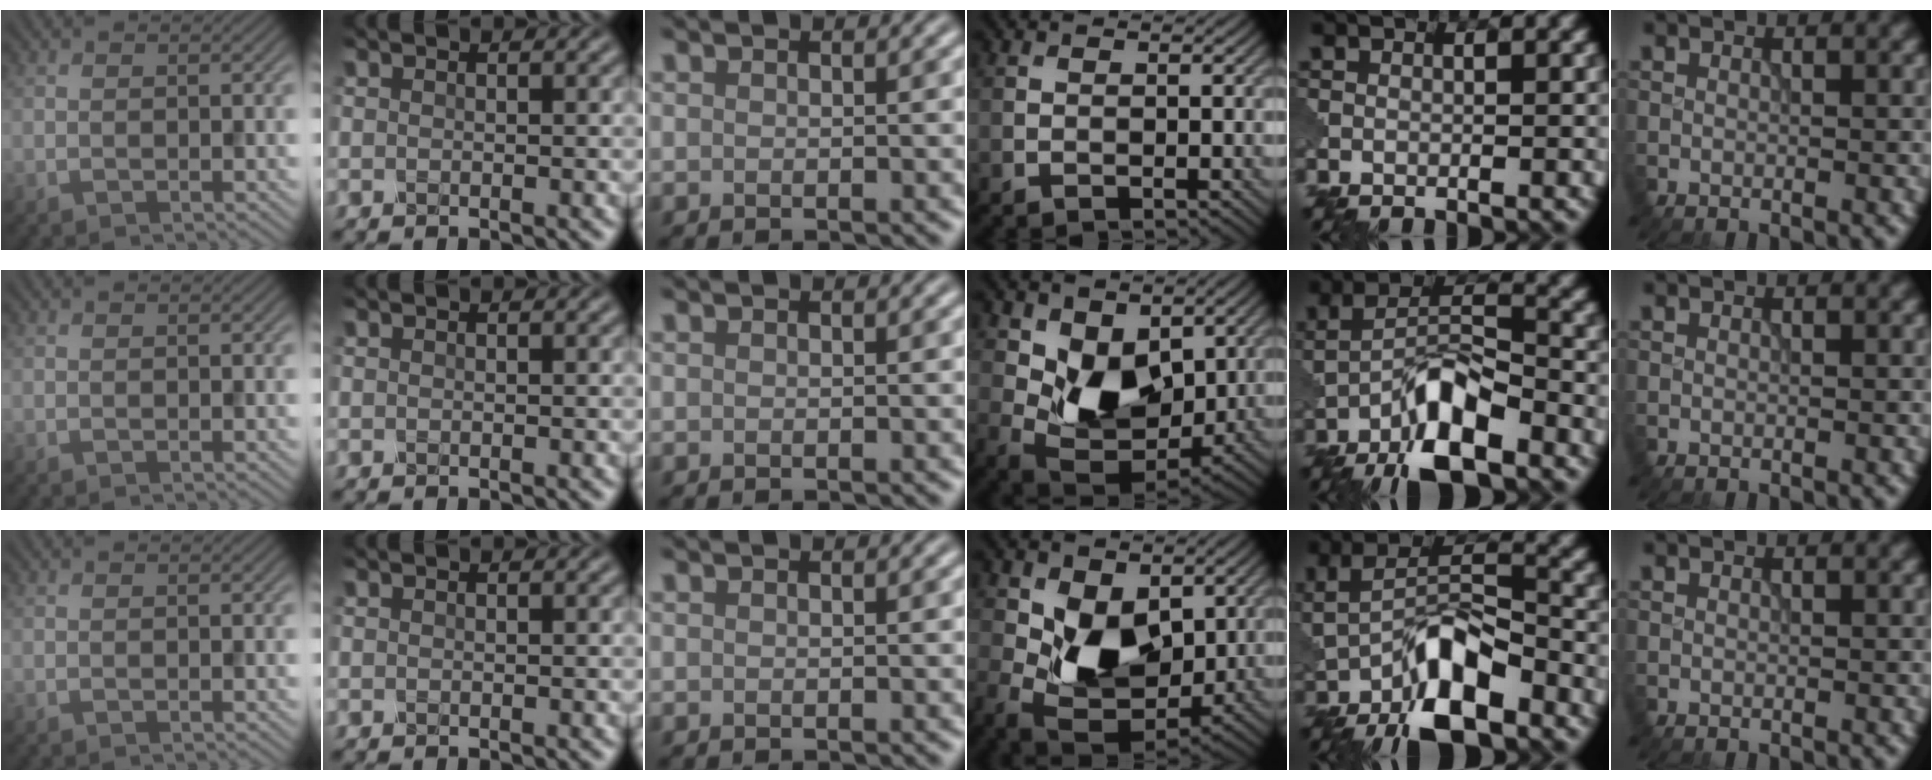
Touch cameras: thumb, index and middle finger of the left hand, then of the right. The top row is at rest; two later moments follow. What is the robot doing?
{"motion": "insert", "object": "pin"}